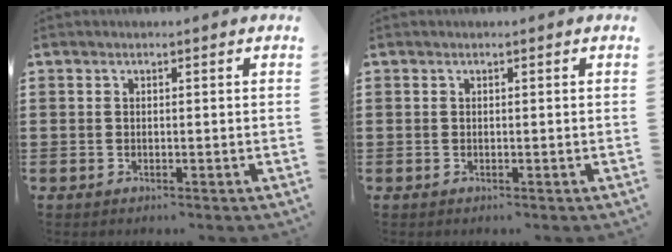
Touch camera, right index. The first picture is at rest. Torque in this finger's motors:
{"motor_torque": [-0.11, 0.46, 0.00, 0.00]}